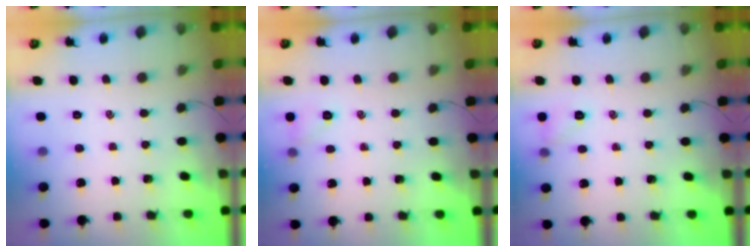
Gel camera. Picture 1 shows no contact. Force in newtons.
{"total": 6.1, "press": 5.9, "slide": 1.3}
{"total": 6.4, "press": 6.3, "slide": 1.3}